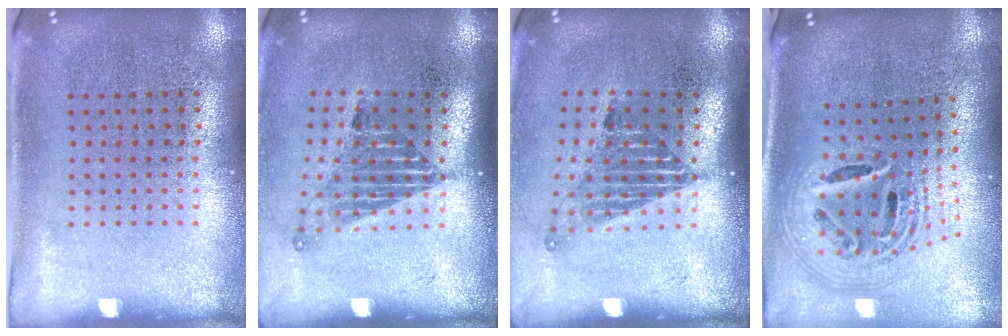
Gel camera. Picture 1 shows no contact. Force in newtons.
{"total": 1.6, "press": 1.1, "slide": 1.2}
{"total": 1.6, "press": 1.1, "slide": 1.2}
{"total": 2.5, "press": 1.8, "slide": 1.7}